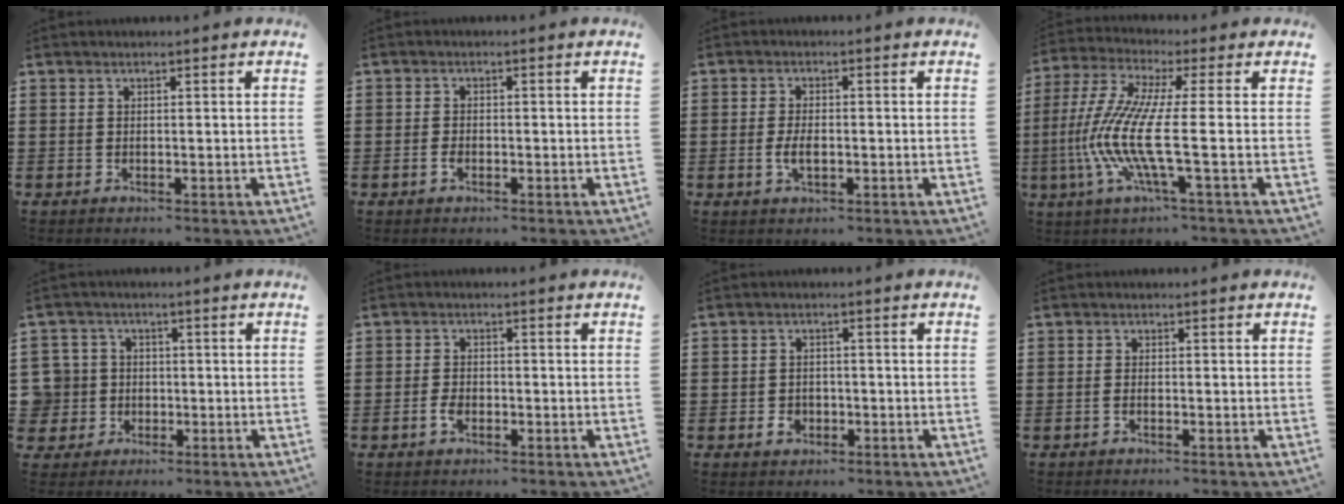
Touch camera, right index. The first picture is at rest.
{"total": 1.5, "force": [-0.7, 0.6, 1.2], "torque": [-0.032, -0.007, -0.013]}
{"total": 3.1, "force": [-0.5, 1.4, 2.7], "torque": [-0.056, -0.001, -0.010]}
{"total": 11.5, "force": [-2.4, 0.9, 11.2], "torque": [-0.273, -0.030, -0.063]}
{"total": 5.1, "force": [-0.6, 5.0, 0.8], "torque": [-0.060, 0.005, -0.017]}
{"total": 2.2, "force": [-0.9, 1.1, 1.6], "torque": [-0.040, -0.005, -0.018]}
{"total": 2.3, "force": [-0.9, 1.7, 1.3], "torque": [-0.027, -0.001, -0.018]}
{"total": 0.7, "force": [-0.5, 0.0, 0.6], "torque": [-0.014, -0.008, -0.006]}